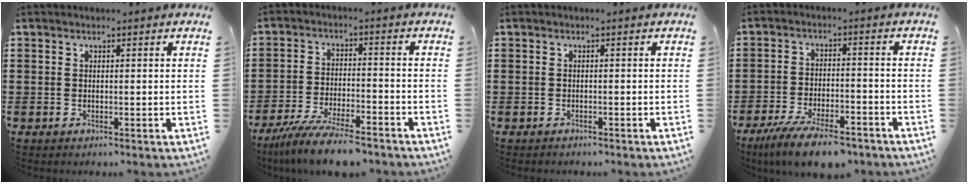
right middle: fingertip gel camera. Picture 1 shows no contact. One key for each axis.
{"total": 8.3, "fx": -7.2, "fy": 0.9, "fz": 4.0, "tx": -0.088, "ty": 0.000, "tz": -0.139}
{"total": 0.9, "fx": -0.7, "fy": 0.4, "fz": -0.2, "tx": 0.002, "ty": 0.004, "tz": -0.018}
{"total": 8.2, "fx": -6.7, "fy": 1.5, "fz": 4.5, "tx": -0.090, "ty": 0.002, "tz": -0.125}